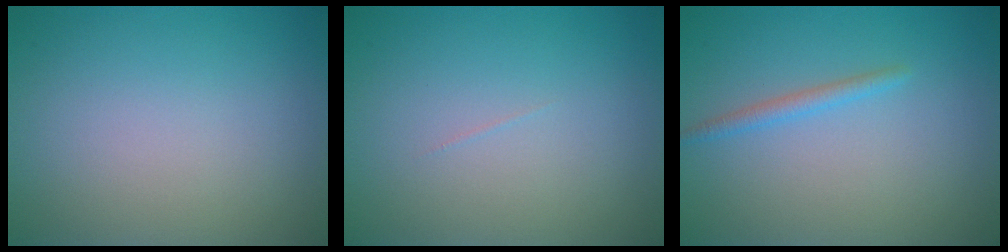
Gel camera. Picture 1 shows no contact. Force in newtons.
{"total": 0.0}
{"total": 1.3, "press": 1.3, "slide": 0.0}